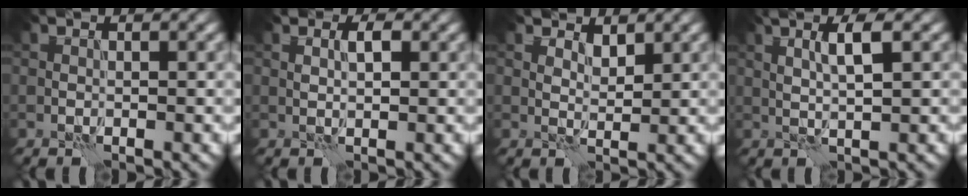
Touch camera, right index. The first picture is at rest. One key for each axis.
{"total": 1.9, "fx": 0.7, "fy": 0.9, "fz": 1.4, "tx": -0.022, "ty": -0.003, "tz": 0.014}
{"total": 1.9, "fx": 1.4, "fy": 0.9, "fz": 0.9, "tx": -0.012, "ty": -0.008, "tz": 0.027}
{"total": 3.1, "fx": 1.1, "fy": 0.4, "fz": 2.8, "tx": -0.054, "ty": 0.006, "tz": 0.021}